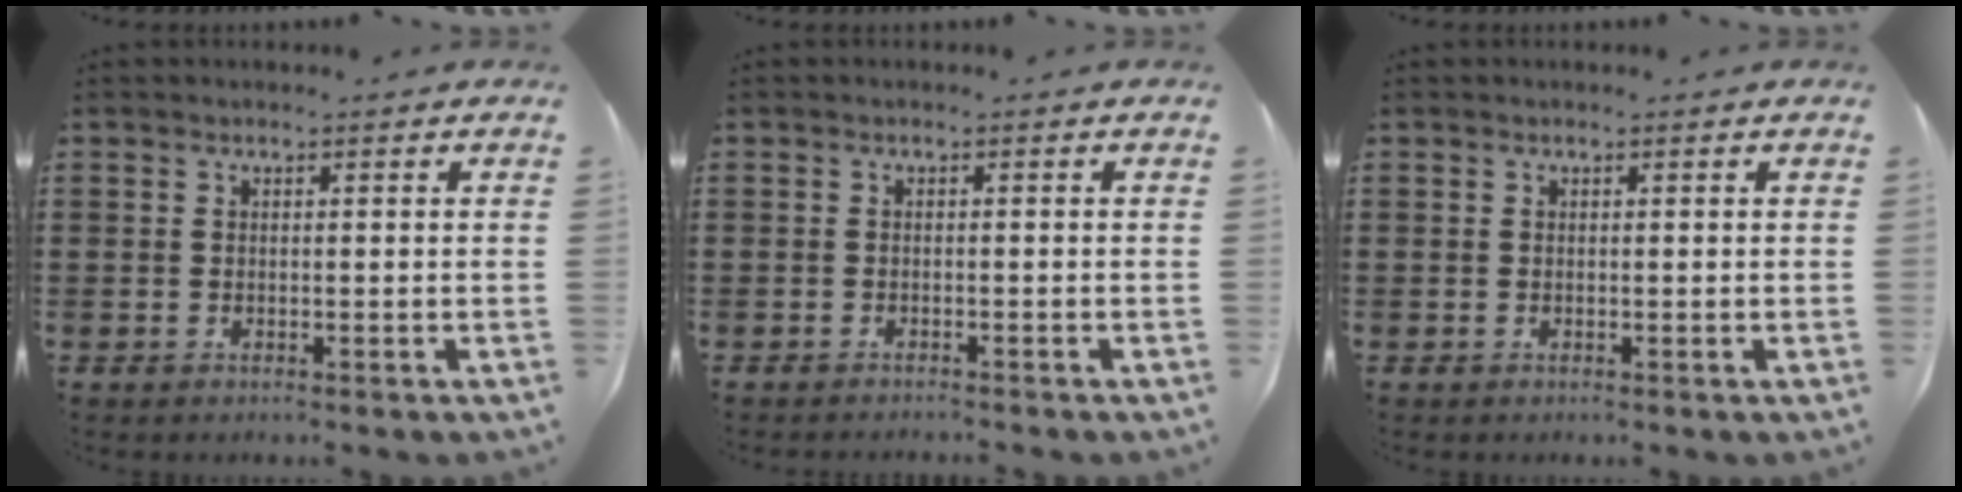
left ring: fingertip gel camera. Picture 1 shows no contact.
{"total": 0.8, "force": [-0.8, -0.1, 0.1], "torque": [-0.004, 0.000, -0.015]}
{"total": 0.0}